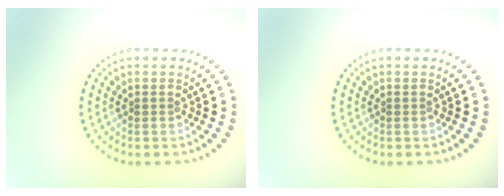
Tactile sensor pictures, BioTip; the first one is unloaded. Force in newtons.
{"total": 0.0}